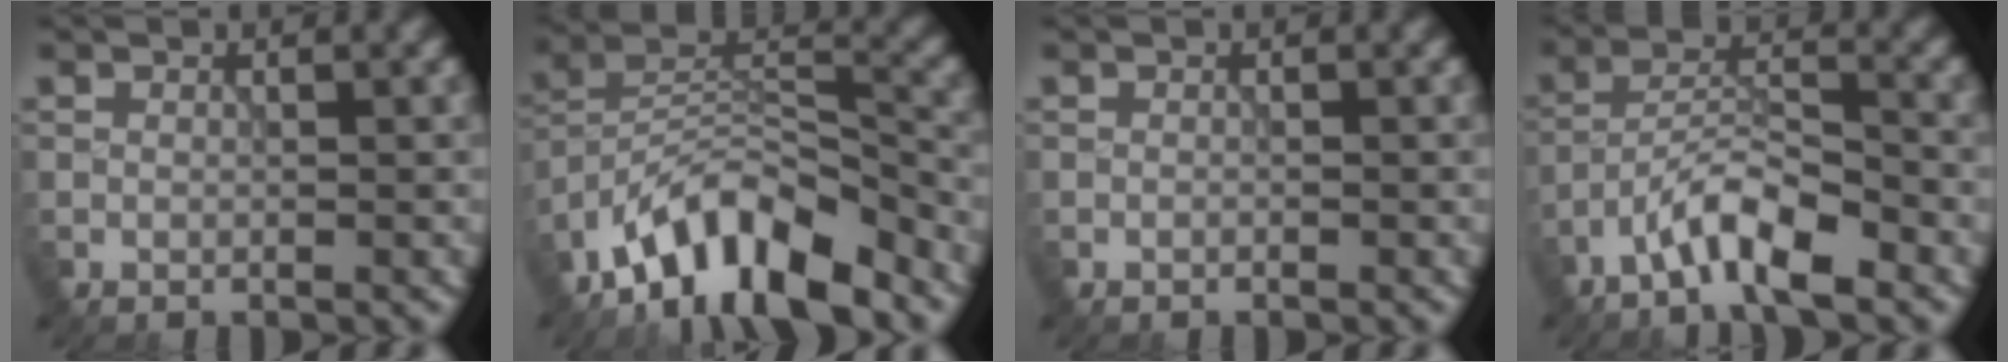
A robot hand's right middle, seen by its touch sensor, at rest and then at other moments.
{"total": 9.8, "force": [-7.4, 3.2, 5.6], "torque": [-0.082, 0.008, -0.146]}
{"total": 0.0}
{"total": 5.0, "force": [-3.4, 1.1, 3.5], "torque": [-0.060, 0.010, -0.072]}